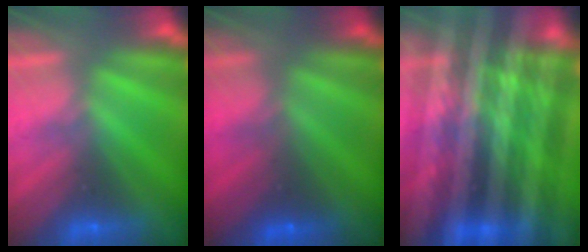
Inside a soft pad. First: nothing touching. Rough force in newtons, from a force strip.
{"total": 1.9}
{"total": 7.5}